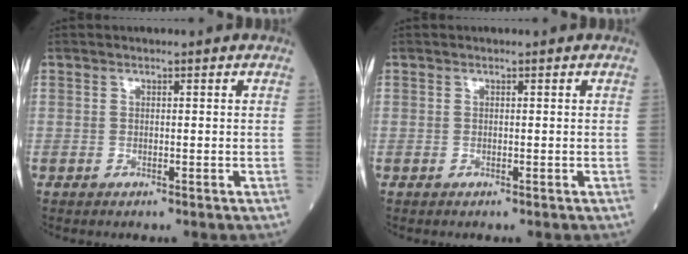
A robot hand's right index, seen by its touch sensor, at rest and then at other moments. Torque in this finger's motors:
{"motor_torque": [0.00, 0.00, 0.00, 0.00]}